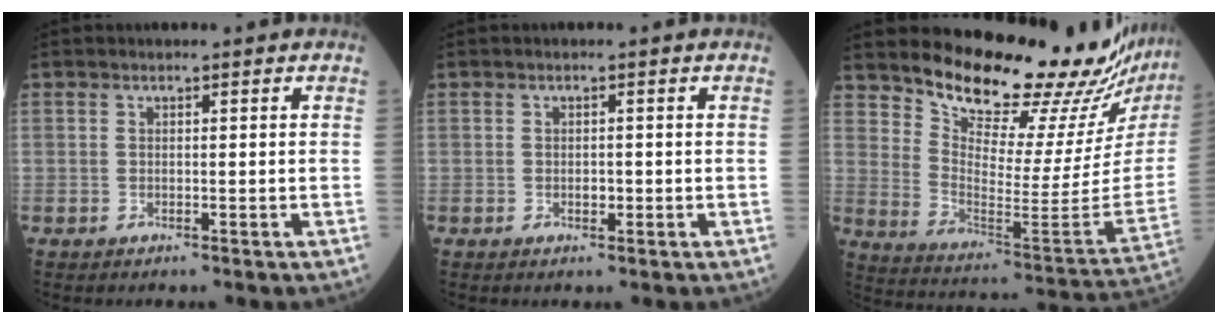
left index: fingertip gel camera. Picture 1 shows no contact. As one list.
[{"total": 1.1, "force": [-0.2, 0.7, 0.8], "torque": [-0.015, 0.001, -0.002]}, {"total": 22.7, "force": [21.0, 1.7, 8.3], "torque": [-0.148, -0.128, 0.290]}]